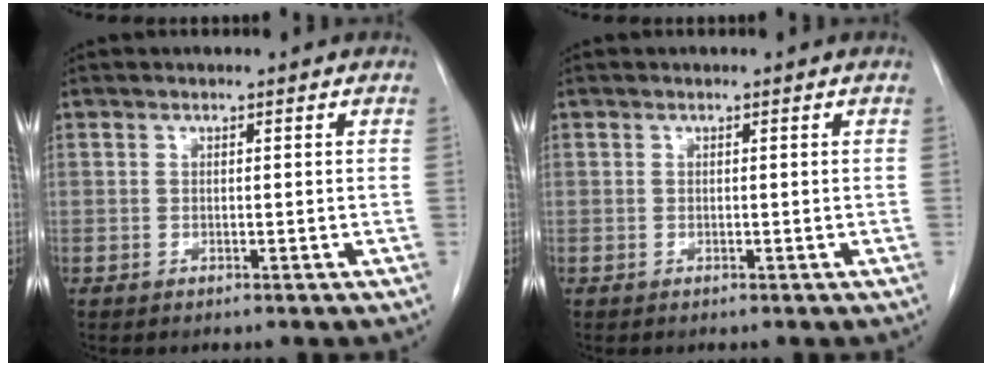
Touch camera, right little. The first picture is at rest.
{"total": 0.0}